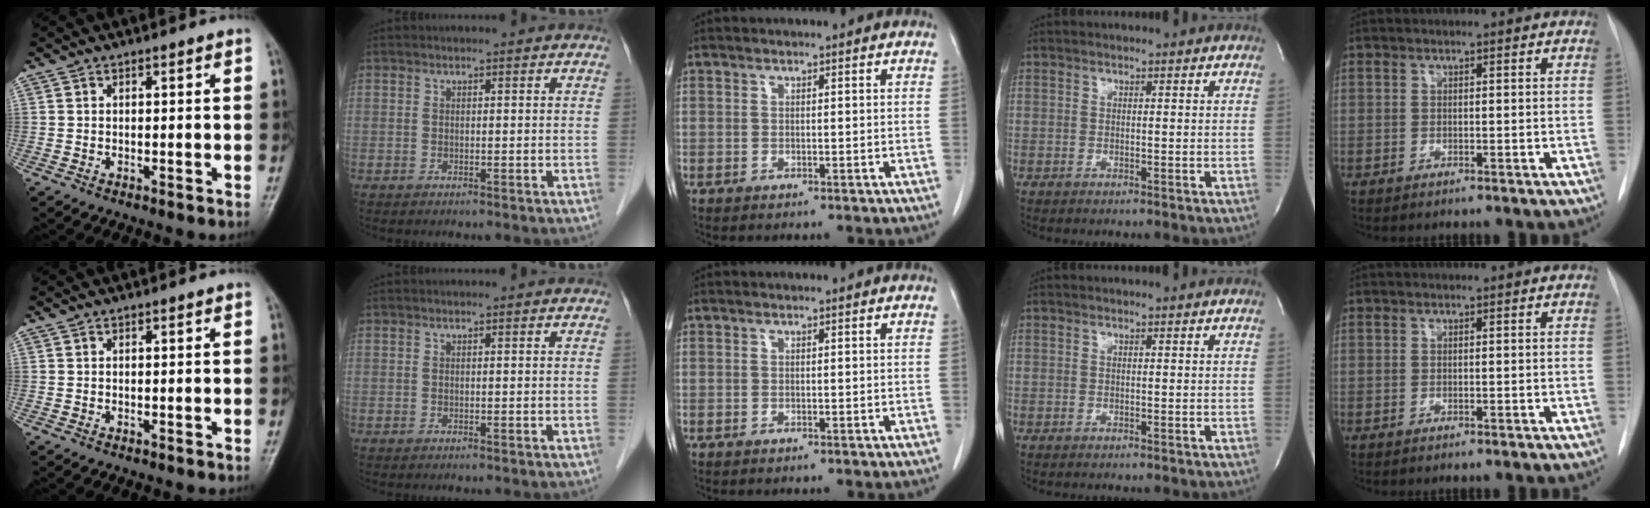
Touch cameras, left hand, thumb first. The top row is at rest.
{}